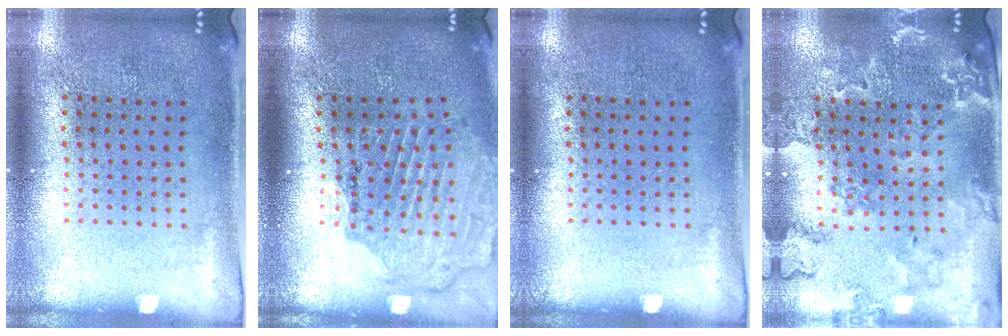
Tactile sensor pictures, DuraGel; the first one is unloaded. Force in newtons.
{"total": 1.6, "press": 1.6, "slide": 0.1}
{"total": 0.0}
{"total": 1.4, "press": 1.4, "slide": 0.3}